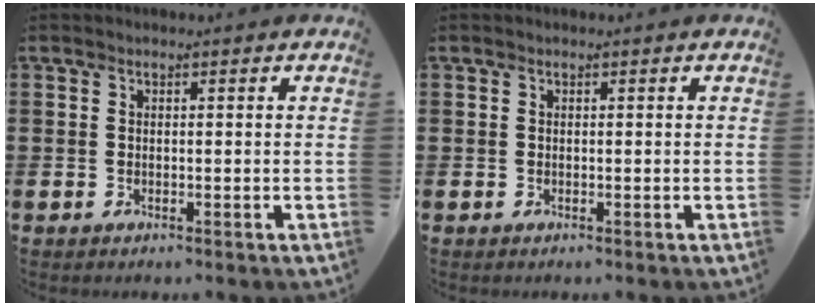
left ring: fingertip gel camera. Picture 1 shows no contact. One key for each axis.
{"total": 0.0}